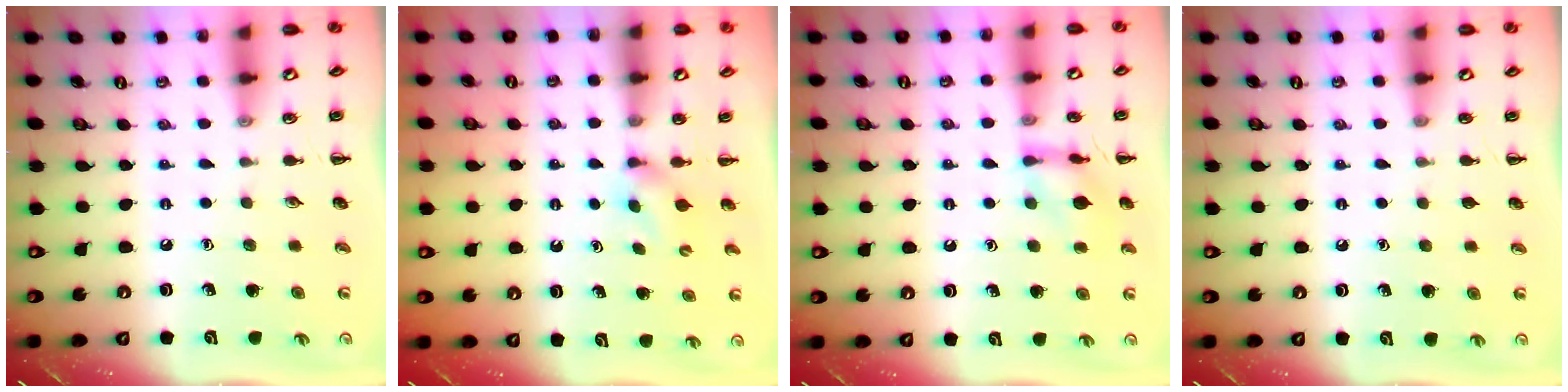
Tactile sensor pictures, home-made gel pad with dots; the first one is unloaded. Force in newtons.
{"total": 2.9, "press": 2.8, "slide": 0.9}
{"total": 11.4, "press": 11.4, "slide": 0.9}
{"total": 0.0}